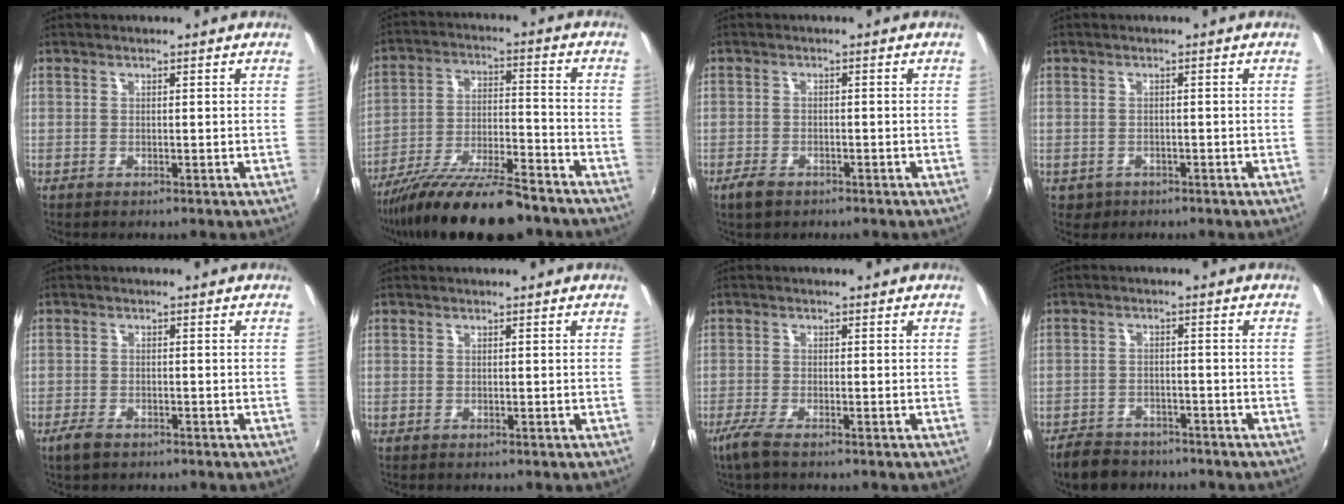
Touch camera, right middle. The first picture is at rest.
{"total": 17.5, "force": [-14.1, 3.4, 9.8], "torque": [-0.188, -0.033, -0.234]}
{"total": 3.2, "force": [-2.3, 1.5, 1.6], "torque": [-0.041, -0.006, -0.043]}
{"total": 2.4, "force": [-1.0, 2.0, 0.7], "torque": [-0.022, -0.003, -0.011]}
{"total": 3.0, "force": [-2.2, 1.2, 1.6], "torque": [-0.042, -0.006, -0.044]}
{"total": 0.0}
{"total": 3.4, "force": [-2.4, 0.3, 2.4], "torque": [-0.061, -0.011, -0.051]}
{"total": 7.8, "force": [-6.5, 3.7, 2.2], "torque": [-0.070, 0.002, -0.102]}